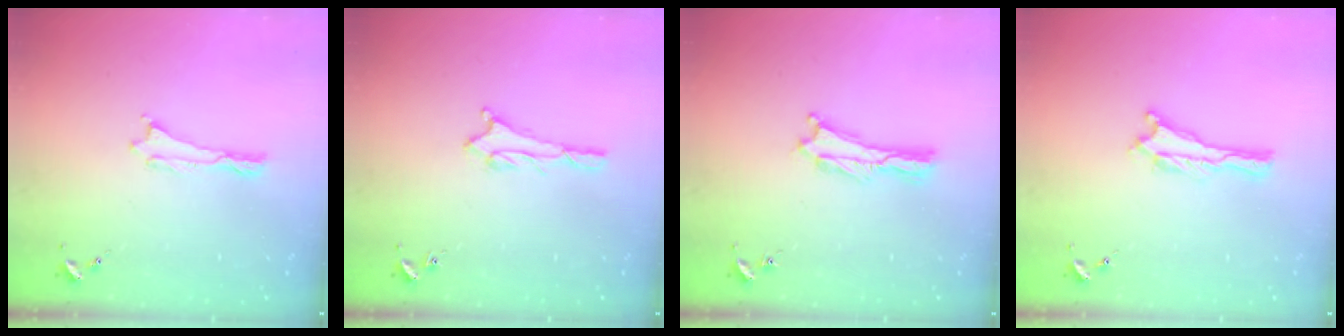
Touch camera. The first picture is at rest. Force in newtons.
{"total": 2.0, "press": 2.0, "slide": 0.2}
{"total": 0.6, "press": 0.5, "slide": 0.2}
{"total": 0.0}